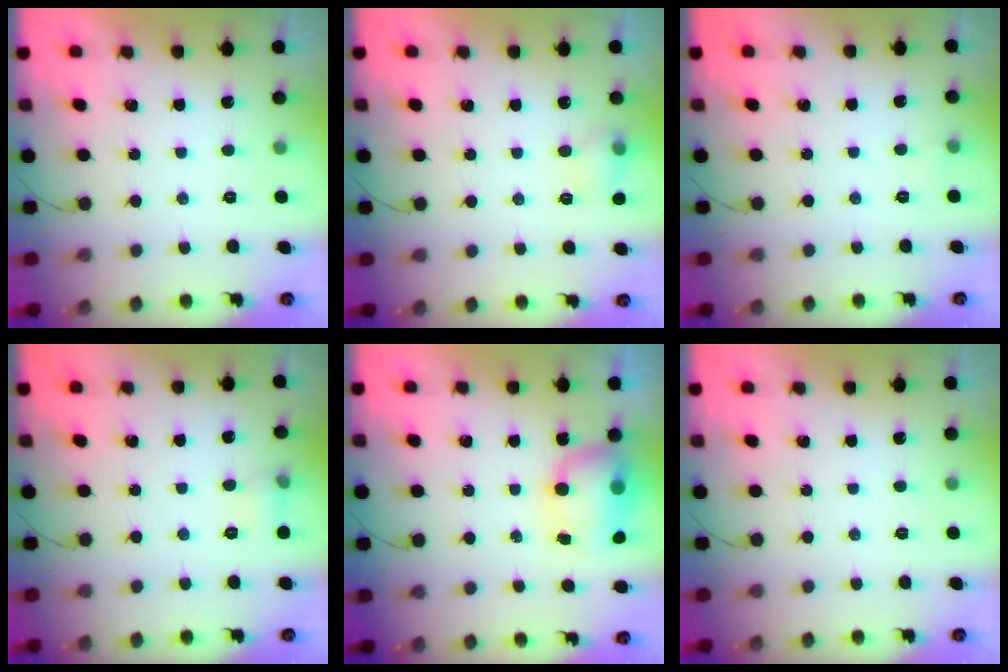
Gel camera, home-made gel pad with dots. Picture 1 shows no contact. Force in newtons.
{"total": 5.8, "press": 5.5, "slide": 1.6}
{"total": 2.4, "press": 2.2, "slide": 0.9}
{"total": 5.1, "press": 4.9, "slide": 1.4}
{"total": 10.7, "press": 8.7, "slide": 6.3}
{"total": 0.0}